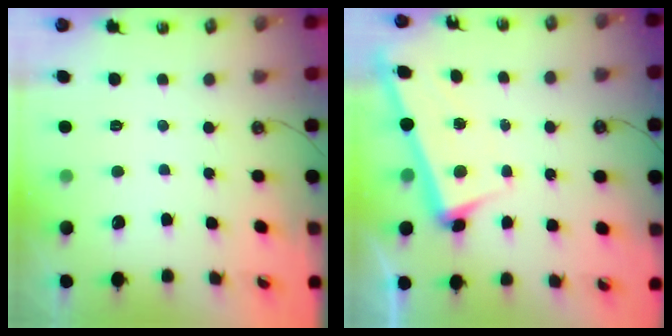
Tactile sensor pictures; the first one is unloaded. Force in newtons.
{"total": 3.5, "press": 3.3, "slide": 1.1}